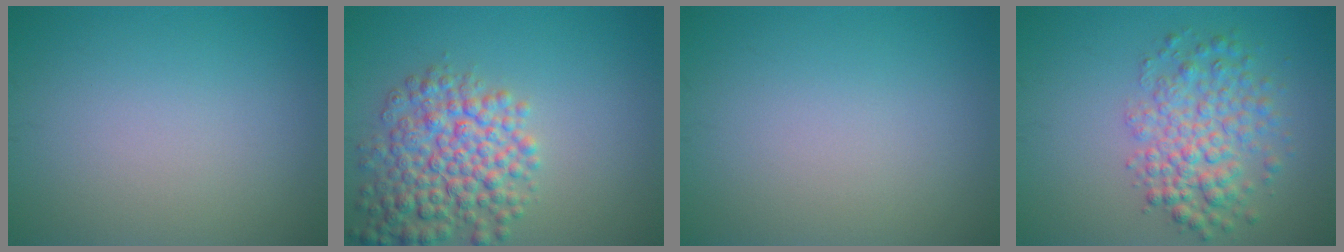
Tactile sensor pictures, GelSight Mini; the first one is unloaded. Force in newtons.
{"total": 6.5, "press": 6.5, "slide": 0.2}
{"total": 0.0}
{"total": 5.0, "press": 5.0, "slide": 0.2}